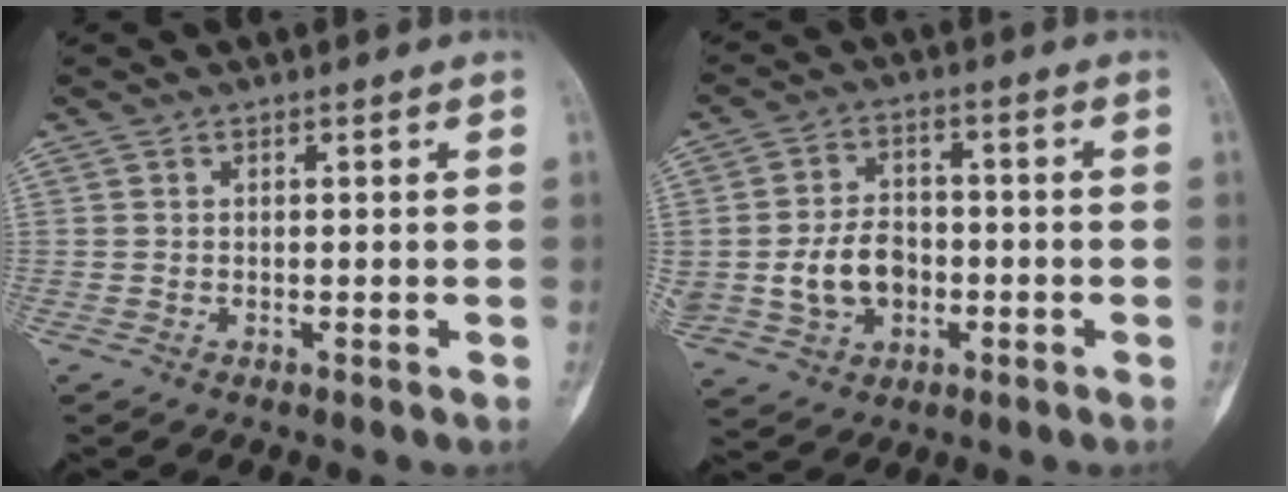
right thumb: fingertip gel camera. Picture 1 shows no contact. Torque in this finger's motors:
{"motor_torque": [0.20, 0.20, 0.70, 0.10, 0.06]}